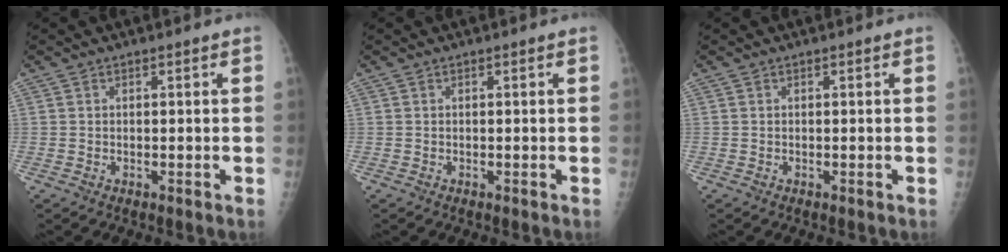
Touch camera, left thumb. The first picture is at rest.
{"total": 0.0}
{"total": 0.0}